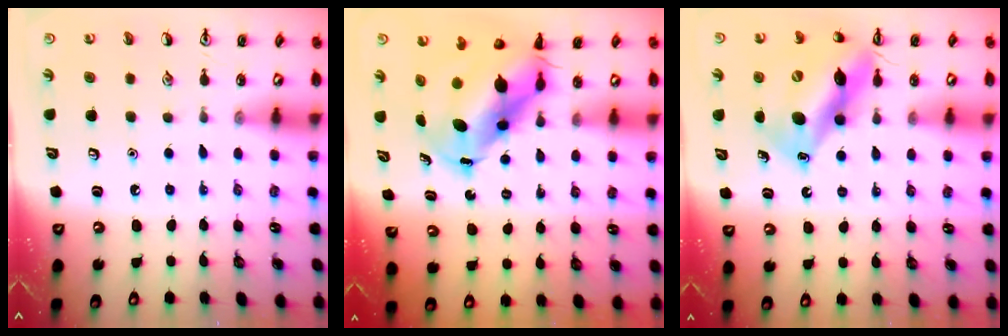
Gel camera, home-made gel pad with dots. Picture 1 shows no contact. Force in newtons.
{"total": 8.7, "press": 8.5, "slide": 1.9}
{"total": 14.9, "press": 14.3, "slide": 4.2}